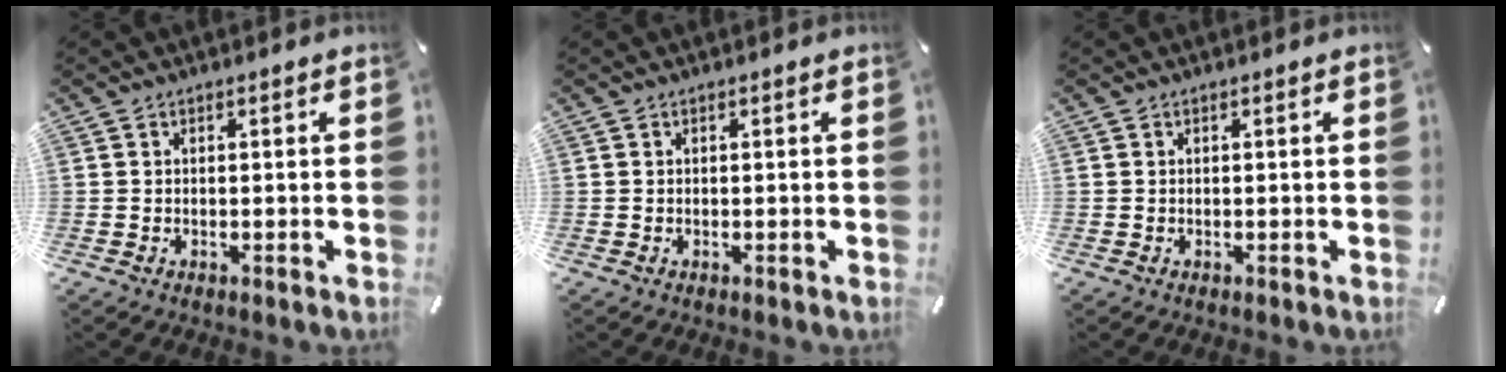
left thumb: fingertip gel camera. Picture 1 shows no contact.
{"total": 0.0}
{"total": 0.0}